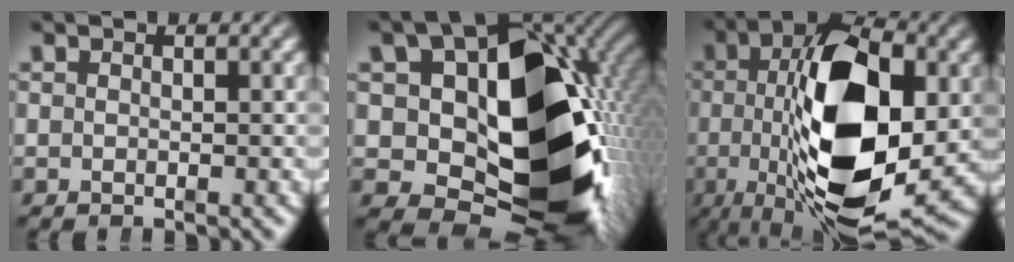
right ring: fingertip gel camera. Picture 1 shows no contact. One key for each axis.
{"total": 28.8, "fx": -2.8, "fy": 19.1, "fz": 21.4, "tx": -0.355, "ty": -0.073, "tz": -0.011}
{"total": 18.0, "fx": -0.5, "fy": 8.5, "fz": 15.8, "tx": -0.271, "ty": -0.036, "tz": 0.005}